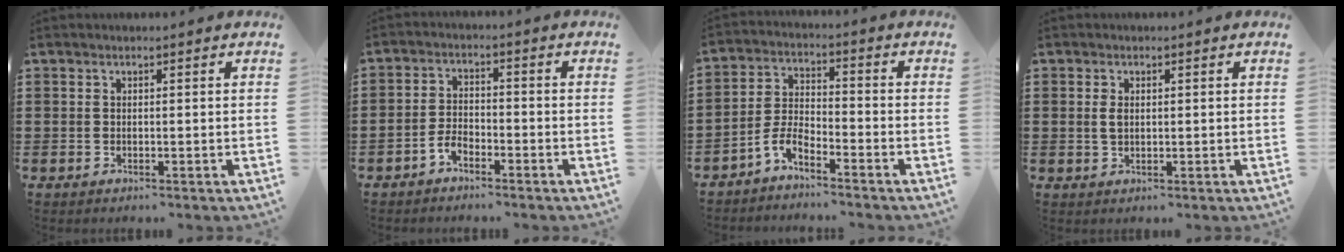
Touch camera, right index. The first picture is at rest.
{"total": 3.2, "force": [-2.4, 1.4, 1.5], "torque": [-0.047, 0.000, -0.053]}
{"total": 4.6, "force": [-4.1, 0.9, 2.0], "torque": [-0.061, -0.001, -0.089]}
{"total": 2.0, "force": [0.4, 1.0, 1.6], "torque": [-0.035, 0.007, 0.007]}